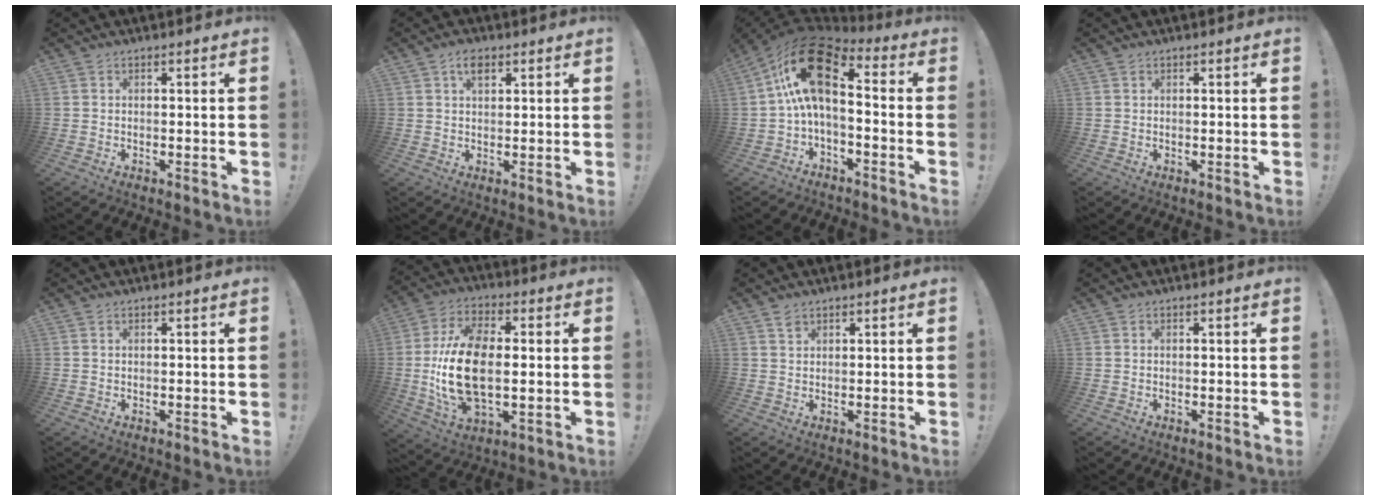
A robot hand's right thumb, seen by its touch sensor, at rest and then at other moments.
{"total": 4.2, "force": [2.2, 2.2, 2.7], "torque": [-0.039, -0.003, 0.035]}
{"total": 17.1, "force": [3.4, 8.3, 14.6], "torque": [-0.255, -0.008, 0.063]}
{"total": 0.7, "force": [0.6, 0.4, 0.2], "torque": [-0.003, 0.000, 0.011]}
{"total": 0.6, "force": [0.4, 0.3, 0.3], "torque": [-0.005, 0.000, 0.008]}
{"total": 18.8, "force": [-0.4, 10.8, 15.4], "torque": [-0.308, -0.001, -0.002]}
{"total": 2.0, "force": [1.5, 1.1, 0.5], "torque": [-0.003, -0.007, 0.029]}
{"total": 0.0}